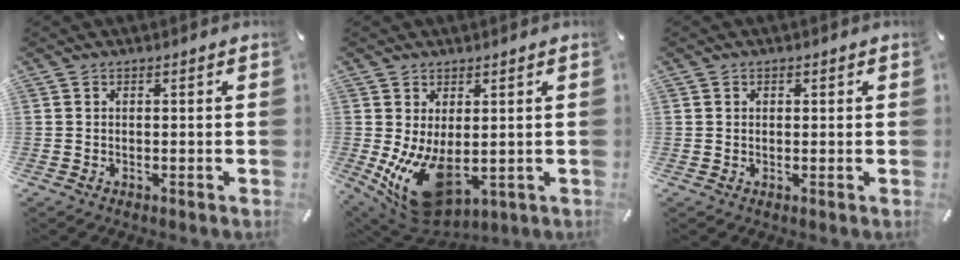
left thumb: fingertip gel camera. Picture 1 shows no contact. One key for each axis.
{"total": 13.0, "fx": -1.6, "fy": 7.8, "fz": 10.3, "tx": -0.186, "ty": -0.009, "tz": -0.013}
{"total": 1.2, "fx": 0.3, "fy": 1.2, "fz": 0.1, "tx": 0.006, "ty": 0.002, "tz": 0.002}